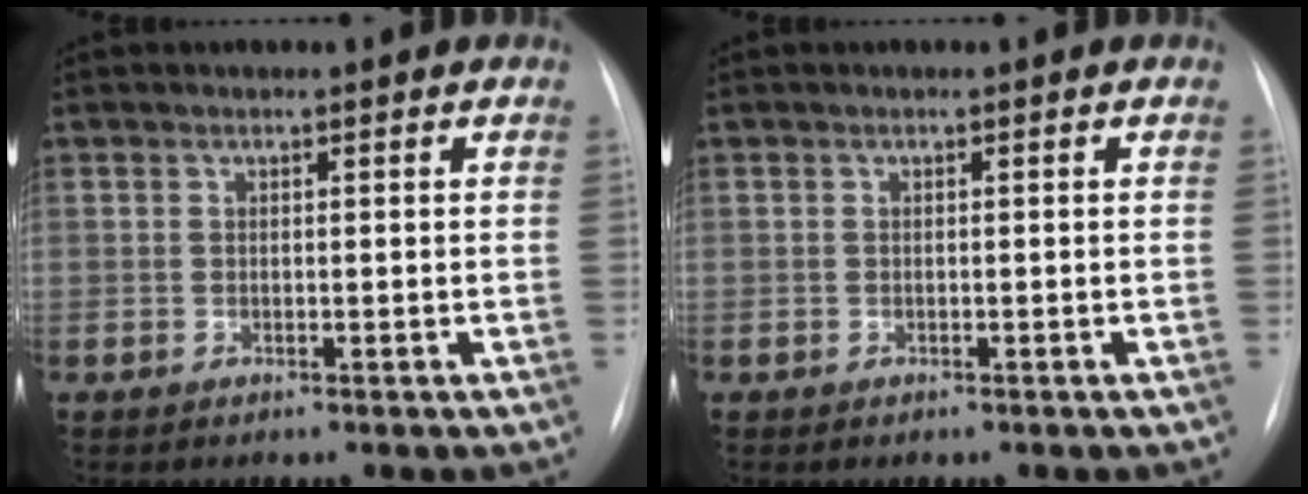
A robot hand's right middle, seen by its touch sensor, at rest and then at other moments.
{"total": 0.0}